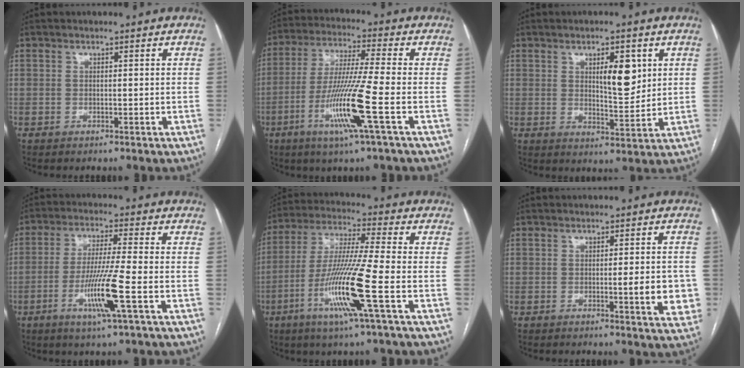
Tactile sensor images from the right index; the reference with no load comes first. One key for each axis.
{"total": 12.8, "fx": -4.5, "fy": -1.4, "fz": 11.9, "tx": -0.236, "ty": -0.022, "tz": -0.092}
{"total": 6.7, "fx": 2.4, "fy": 2.1, "fz": 5.9, "tx": -0.091, "ty": -0.007, "tz": 0.040}
{"total": 9.5, "fx": -3.3, "fy": -1.0, "fz": 8.9, "tx": -0.175, "ty": -0.016, "tz": -0.064}
{"total": 14.4, "fx": -5.1, "fy": -1.2, "fz": 13.5, "tx": -0.272, "ty": -0.021, "tz": -0.102}
{"total": 5.4, "fx": -1.0, "fy": 1.0, "fz": 5.2, "tx": -0.059, "ty": -0.003, "tz": -0.012}